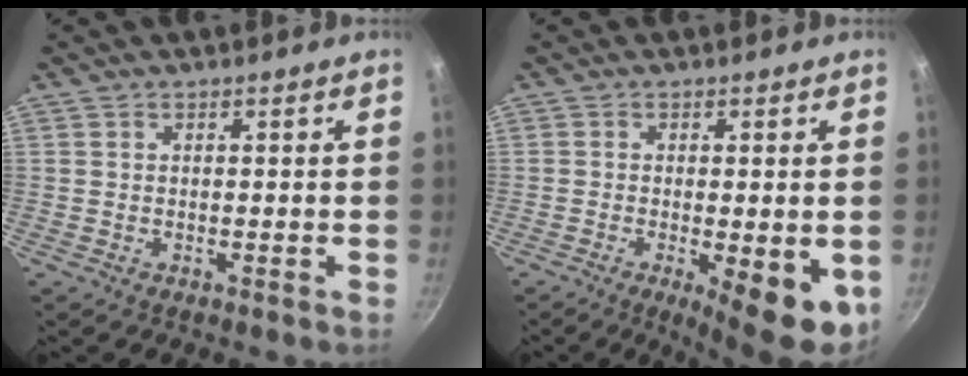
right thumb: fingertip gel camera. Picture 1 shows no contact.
{"total": 10.1, "force": [-3.0, 3.1, 9.2], "torque": [-0.110, -0.008, -0.031]}